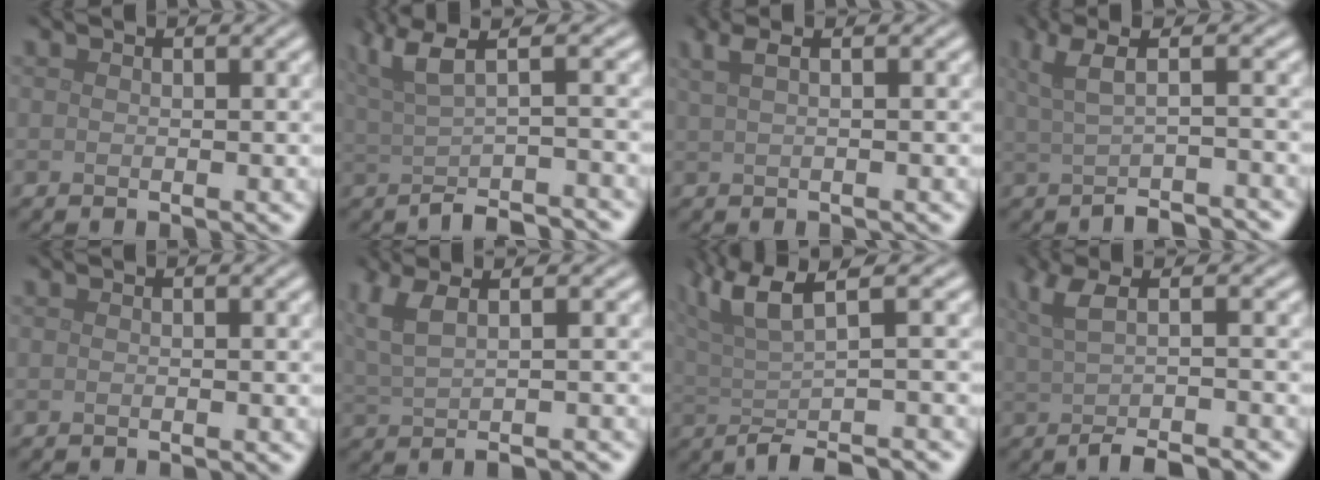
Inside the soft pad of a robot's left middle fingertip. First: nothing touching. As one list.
[{"total": 6.0, "force": [-0.3, 2.0, 5.7], "torque": [-0.077, -0.001, -0.009]}, {"total": 2.8, "force": [1.4, 1.0, 2.2], "torque": [-0.032, 0.006, 0.014]}, {"total": 4.2, "force": [-0.3, 1.4, 3.9], "torque": [-0.057, -0.001, -0.010]}, {"total": 1.0, "force": [-1.0, 0.1, 0.2], "torque": [0.005, -0.004, -0.016]}, {"total": 4.5, "force": [1.1, 1.8, 4.0], "torque": [-0.057, 0.008, 0.024]}, {"total": 7.0, "force": [0.8, 1.9, 6.7], "torque": [-0.096, 0.011, 0.010]}, {"total": 4.8, "force": [-0.7, 1.4, 4.6], "torque": [-0.066, -0.002, -0.017]}]